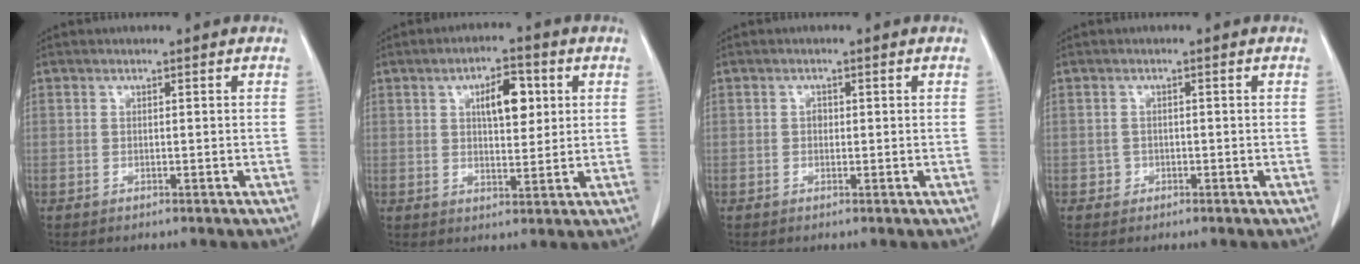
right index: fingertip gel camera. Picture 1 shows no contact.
{"total": 6.9, "force": [2.2, 2.7, 6.0], "torque": [-0.094, 0.008, 0.036]}
{"total": 0.8, "force": [0.0, 0.6, 0.5], "torque": [-0.007, 0.002, -0.004]}
{"total": 1.0, "force": [-0.5, 0.9, 0.0], "torque": [0.003, 0.005, -0.011]}